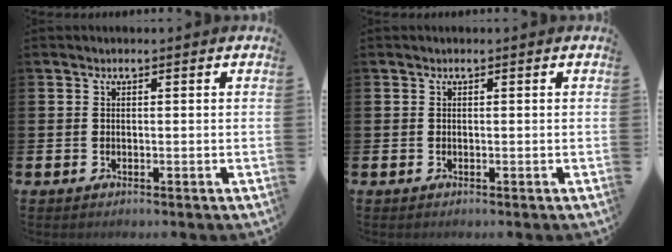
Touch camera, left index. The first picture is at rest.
{"total": 0.0}